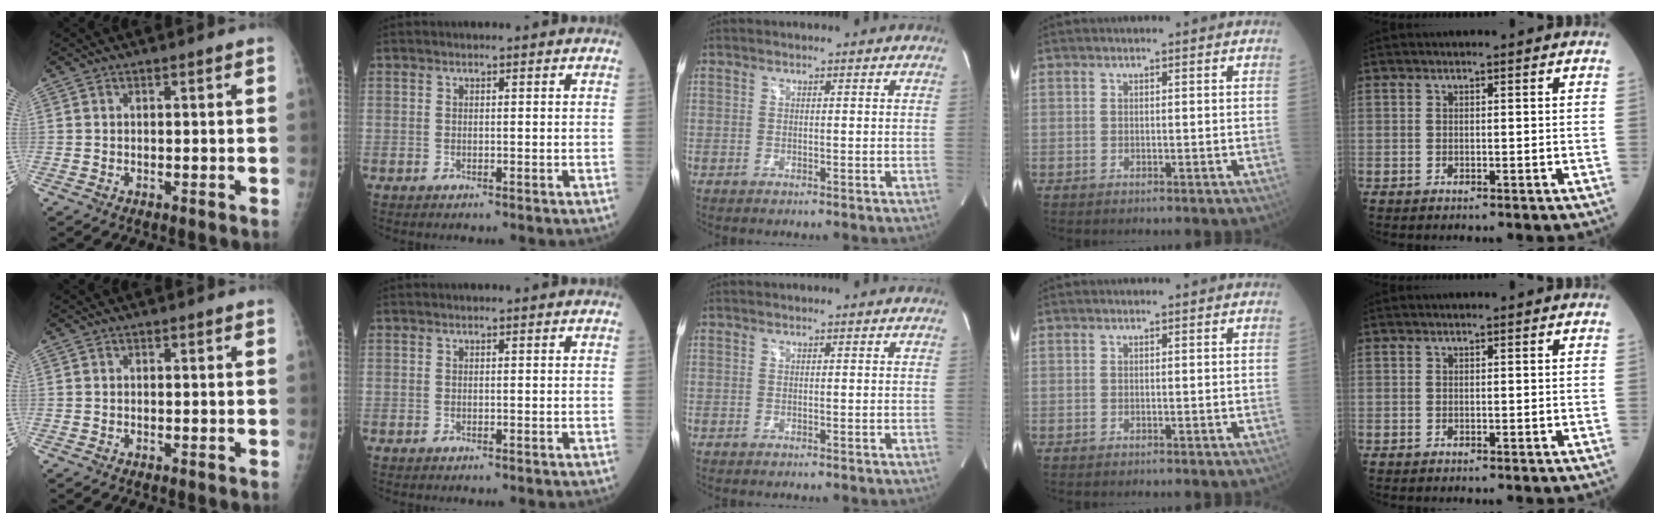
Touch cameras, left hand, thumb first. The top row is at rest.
{}